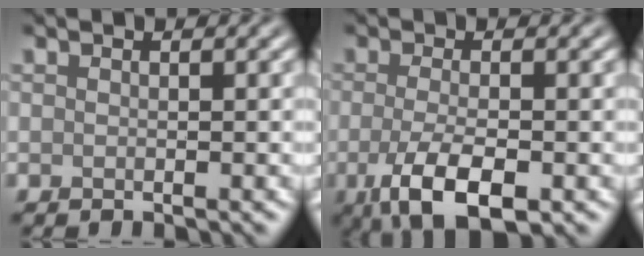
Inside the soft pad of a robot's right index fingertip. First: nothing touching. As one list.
[{"total": 5.6, "force": [-2.1, 2.1, 4.8], "torque": [-0.099, -0.012, -0.037]}]